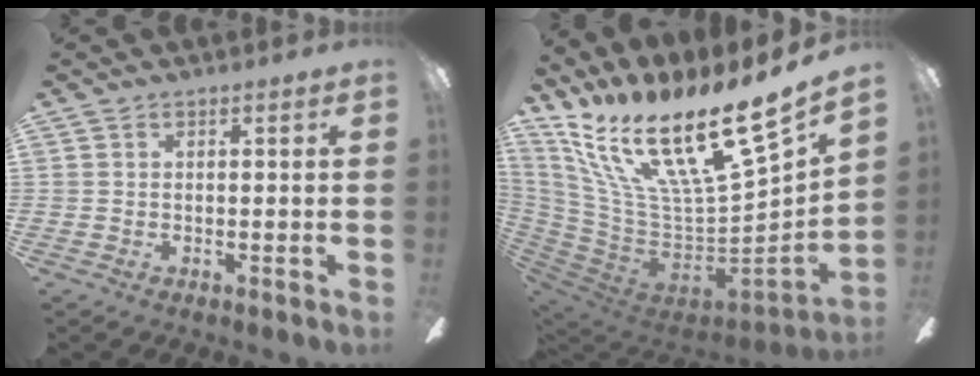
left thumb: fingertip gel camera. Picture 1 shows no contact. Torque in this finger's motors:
{"motor_torque": [2.92, 2.09, 1.24, -1.54, 0.50]}